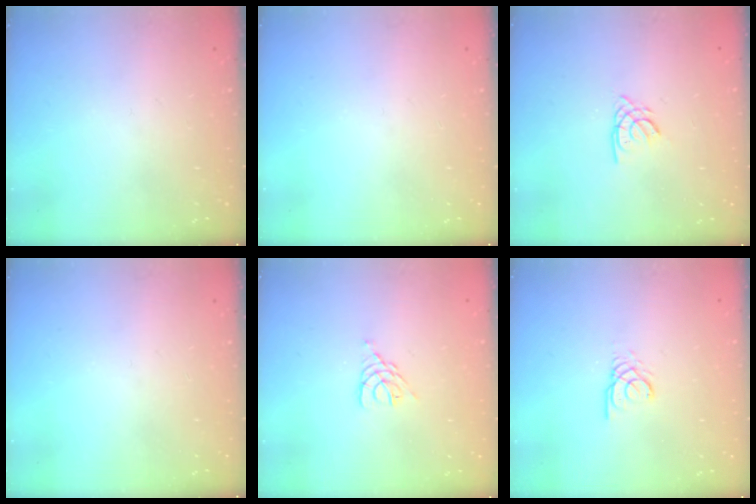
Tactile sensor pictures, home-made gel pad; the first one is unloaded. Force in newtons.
{"total": 0.0}
{"total": 1.8, "press": 1.8, "slide": 0.3}
{"total": 0.0}
{"total": 3.1, "press": 3.0, "slide": 0.5}
{"total": 2.4, "press": 2.4, "slide": 0.4}